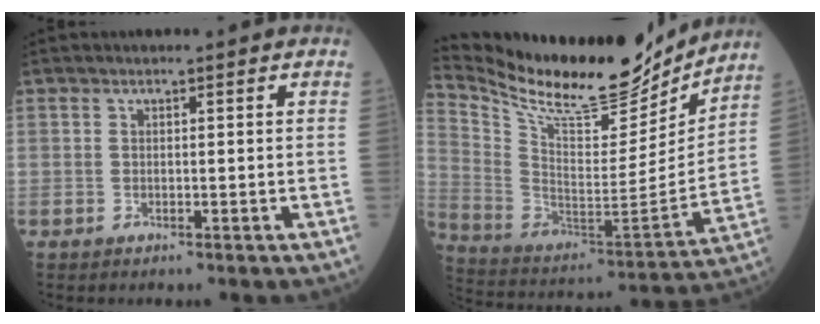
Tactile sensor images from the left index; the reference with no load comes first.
{"total": 23.3, "force": [21.1, 4.4, 8.8], "torque": [-0.178, -0.042, 0.342]}